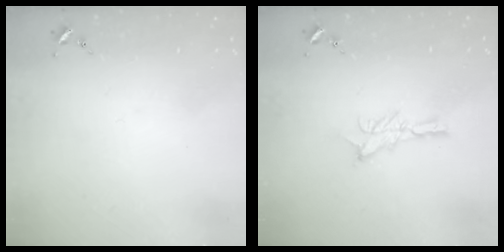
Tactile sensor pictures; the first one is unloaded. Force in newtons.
{"total": 7.6, "press": 7.6, "slide": 0.1}